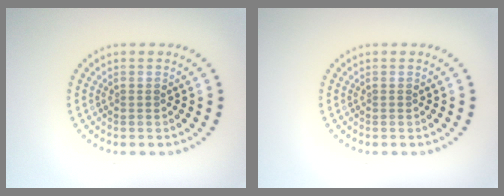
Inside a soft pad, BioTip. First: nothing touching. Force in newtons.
{"total": 0.0}